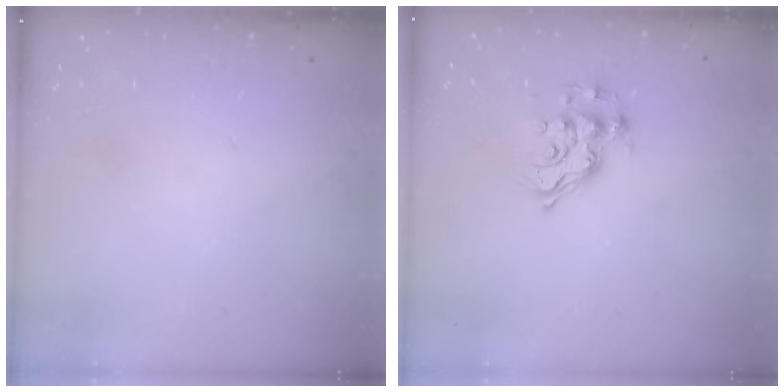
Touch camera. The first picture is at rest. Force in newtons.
{"total": 12.3, "press": 12.3, "slide": 0.9}